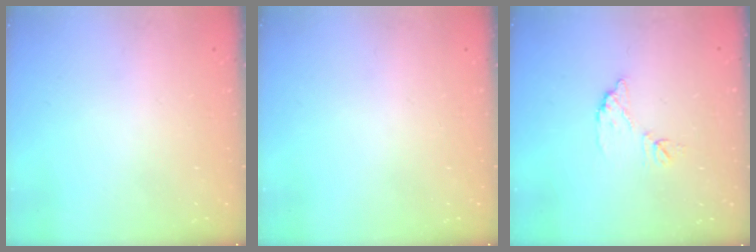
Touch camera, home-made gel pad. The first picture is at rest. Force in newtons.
{"total": 0.0}
{"total": 7.8, "press": 7.8, "slide": 0.3}